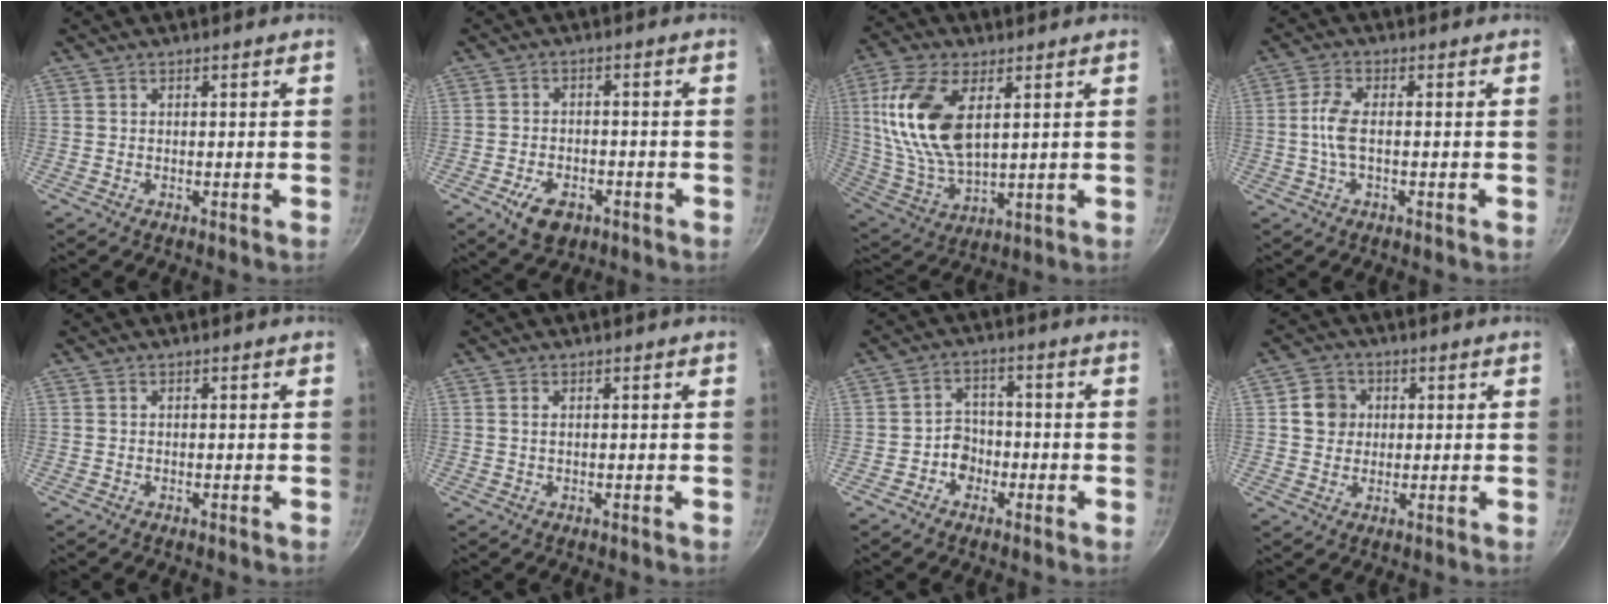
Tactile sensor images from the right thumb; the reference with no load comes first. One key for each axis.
{"total": 6.8, "fx": -3.4, "fy": 4.2, "fz": 4.2, "tx": -0.062, "ty": 0.017, "tz": -0.052}
{"total": 17.4, "fx": 4.8, "fy": 9.0, "fz": 14.1, "tx": -0.275, "ty": -0.014, "tz": 0.102}
{"total": 4.8, "fx": -0.6, "fy": 1.8, "fz": 4.4, "tx": -0.105, "ty": 0.008, "tz": -0.019}
{"total": 0.0}
{"total": 1.0, "fx": 0.3, "fy": 0.5, "fz": 0.8, "tx": -0.015, "ty": 0.001, "tz": 0.004}
{"total": 4.8, "fx": -2.0, "fy": 4.0, "fz": 1.7, "tx": 0.007, "ty": 0.026, "tz": -0.036}
{"total": 5.7, "fx": 1.0, "fy": 5.2, "fz": 2.0, "tx": -0.005, "ty": 0.006, "tz": 0.011}